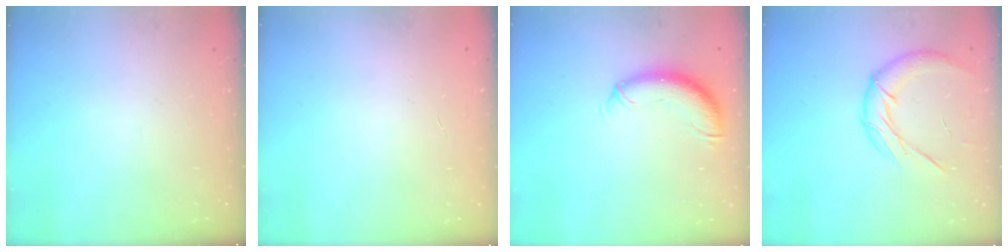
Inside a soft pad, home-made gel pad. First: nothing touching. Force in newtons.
{"total": 0.0}
{"total": 10.9, "press": 10.7, "slide": 2.1}
{"total": 13.5, "press": 13.4, "slide": 1.9}